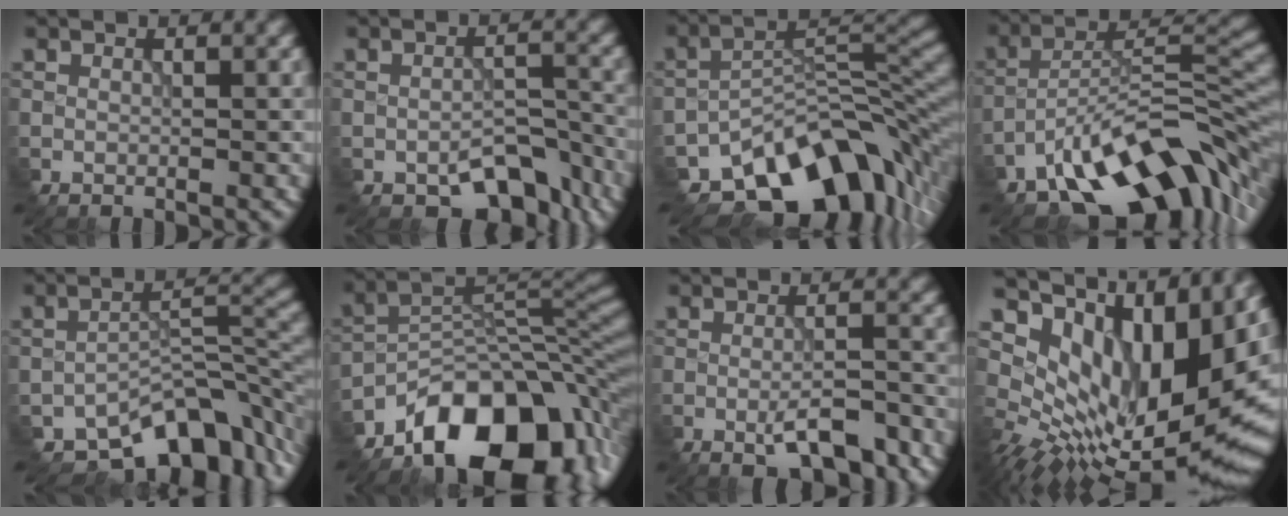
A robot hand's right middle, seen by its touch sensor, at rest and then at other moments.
{"total": 5.2, "force": [-3.5, 2.6, 2.9], "torque": [-0.037, -0.003, -0.048]}
{"total": 12.1, "force": [-8.0, 5.8, 7.1], "torque": [-0.099, 0.001, -0.139]}
{"total": 12.2, "force": [-7.9, 5.0, 7.9], "torque": [-0.120, 0.008, -0.148]}
{"total": 8.5, "force": [-6.4, 3.7, 4.2], "torque": [-0.041, -0.004, -0.117]}
{"total": 12.8, "force": [-8.0, 6.6, 7.5], "torque": [-0.101, 0.001, -0.139]}
{"total": 3.7, "force": [-1.9, 1.0, 3.0], "torque": [-0.054, 0.003, -0.034]}
{"total": 16.1, "force": [4.9, 8.2, 13.0], "torque": [-0.193, -0.004, 0.103]}